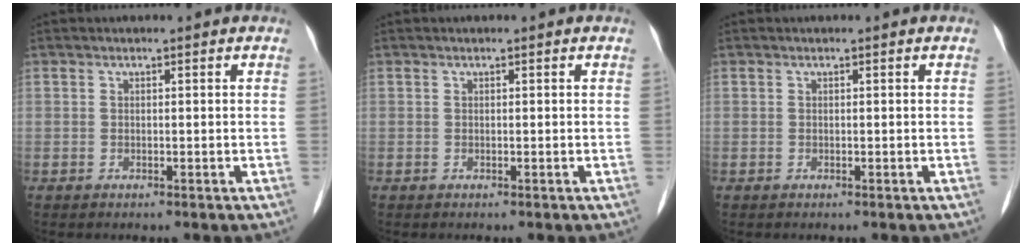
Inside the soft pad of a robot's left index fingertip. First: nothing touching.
{"total": 0.0}
{"total": 0.0}